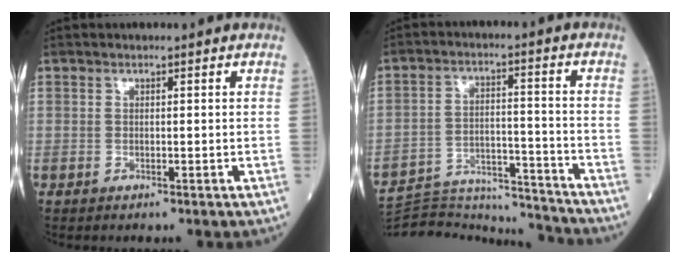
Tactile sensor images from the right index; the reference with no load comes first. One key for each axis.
{"total": 19.4, "fx": -19.0, "fy": 1.6, "fz": 3.6, "tx": -0.090, "ty": 0.012, "tz": -0.280}